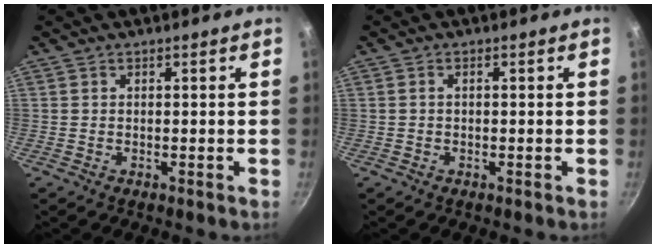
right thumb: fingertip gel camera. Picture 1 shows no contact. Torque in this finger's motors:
{"motor_torque": [-0.61, -0.01, -0.53, -0.30, 0.12]}